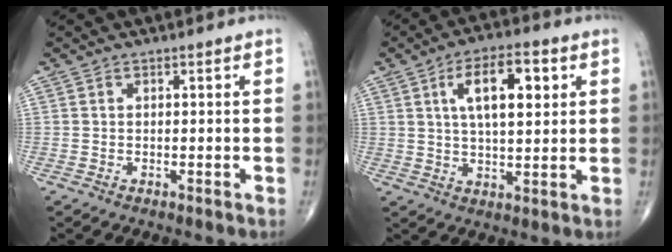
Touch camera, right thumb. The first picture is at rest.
{"total": 11.6, "force": [3.7, 4.9, 9.9], "torque": [-0.148, -0.003, 0.061]}